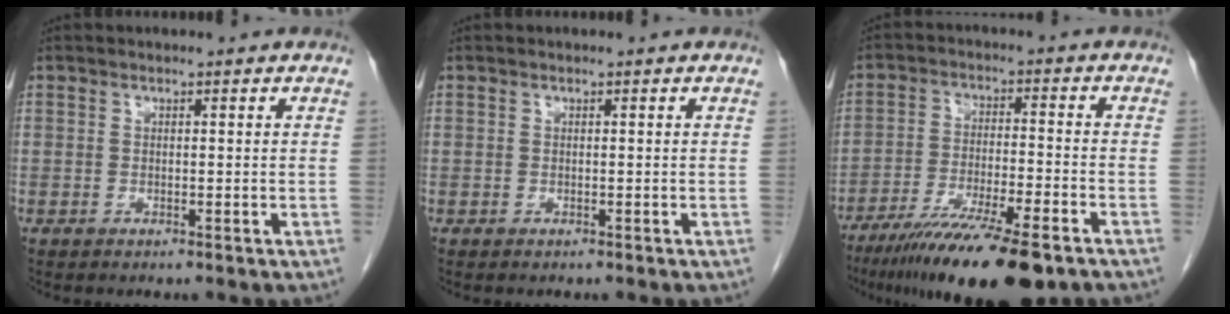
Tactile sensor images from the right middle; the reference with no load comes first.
{"total": 0.0}
{"total": 16.3, "force": [-11.8, 1.9, 11.2], "torque": [-0.174, -0.042, -0.193]}